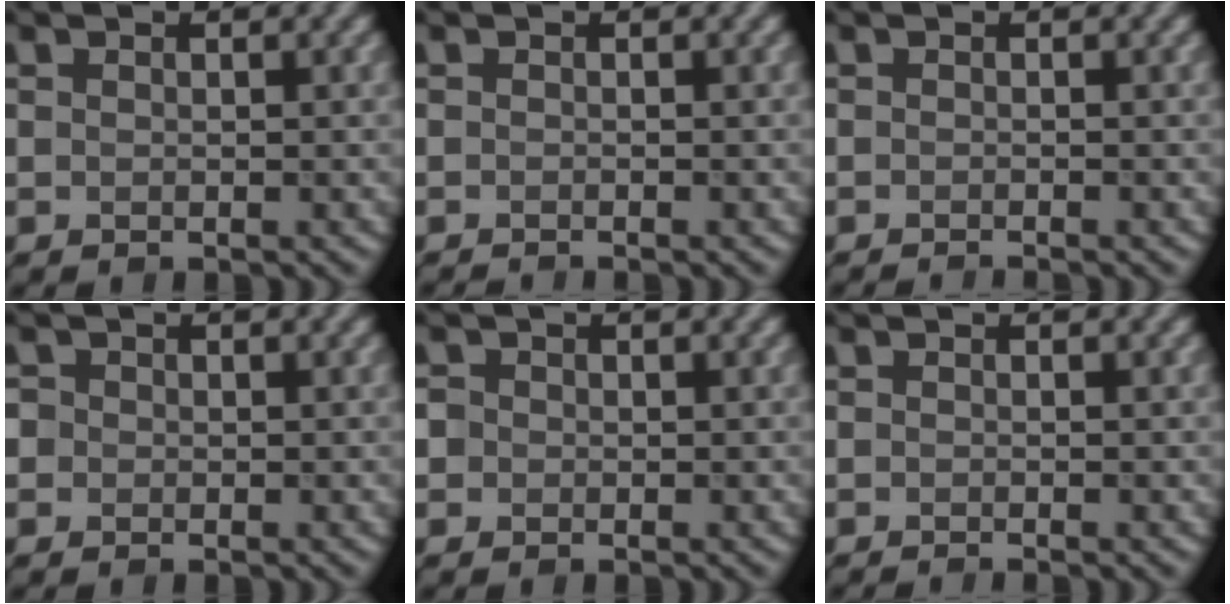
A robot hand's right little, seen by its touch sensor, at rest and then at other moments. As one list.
[{"total": 0.8, "force": [-0.7, 0.0, 0.2], "torque": [-0.001, -0.004, -0.015]}, {"total": 1.0, "force": [-0.8, 0.2, 0.5], "torque": [0.001, -0.004, -0.017]}, {"total": 1.1, "force": [0.1, 1.1, 0.3], "torque": [-0.001, 0.004, -0.008]}, {"total": 1.2, "force": [0.1, 1.2, 0.3], "torque": [-0.002, 0.005, -0.008]}, {"total": 0.7, "force": [-0.5, 0.1, 0.5], "torque": [-0.003, -0.006, -0.012]}]